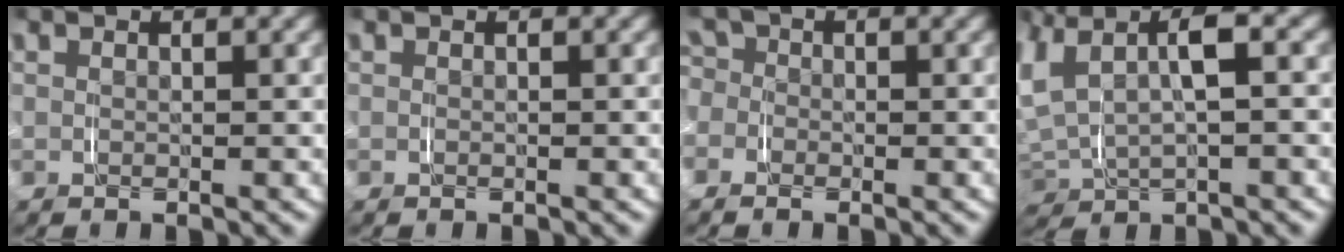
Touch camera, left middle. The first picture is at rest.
{"total": 0.0}
{"total": 4.8, "force": [-0.7, 4.6, 1.4], "torque": [-0.053, -0.004, -0.027]}
{"total": 9.2, "force": [0.0, 6.9, 6.0], "torque": [-0.163, -0.008, -0.006]}